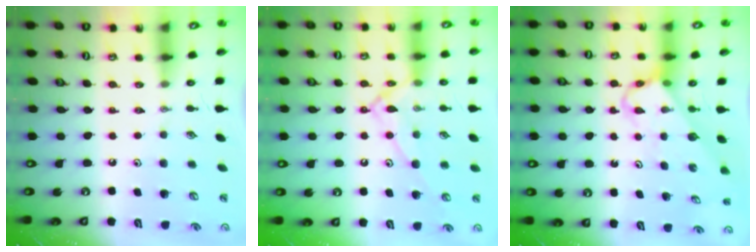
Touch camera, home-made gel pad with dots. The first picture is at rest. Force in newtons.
{"total": 13.7, "press": 13.7, "slide": 0.9}
{"total": 3.8, "press": 3.8, "slide": 0.1}